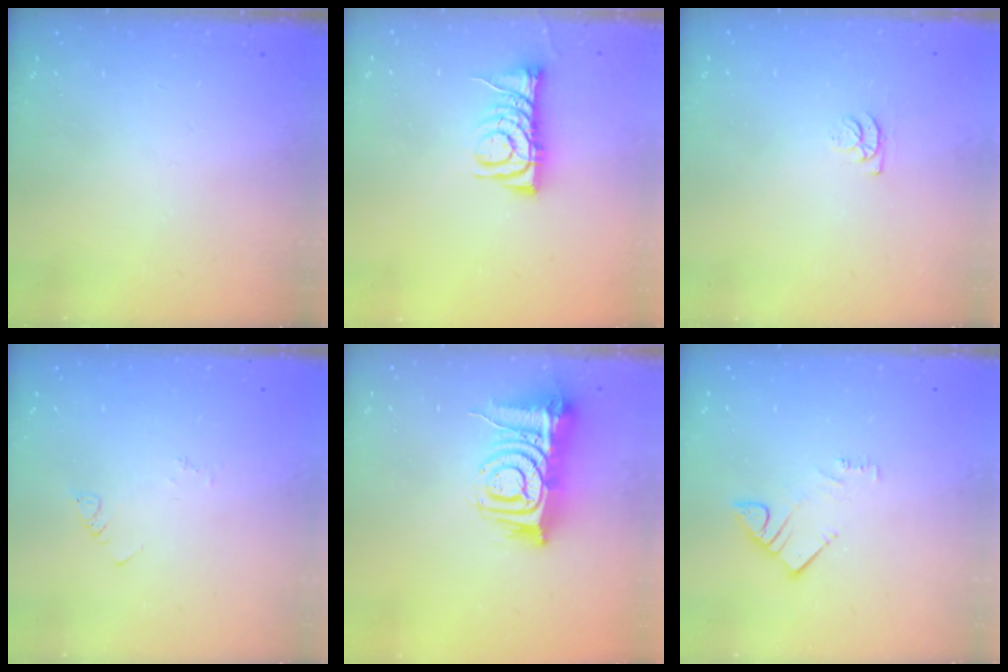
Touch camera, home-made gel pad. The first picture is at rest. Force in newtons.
{"total": 8.8, "press": 8.8, "slide": 0.7}
{"total": 4.3, "press": 4.2, "slide": 0.5}
{"total": 2.5, "press": 2.5, "slide": 0.4}
{"total": 12.8, "press": 12.7, "slide": 1.6}
{"total": 3.7, "press": 3.7, "slide": 0.3}